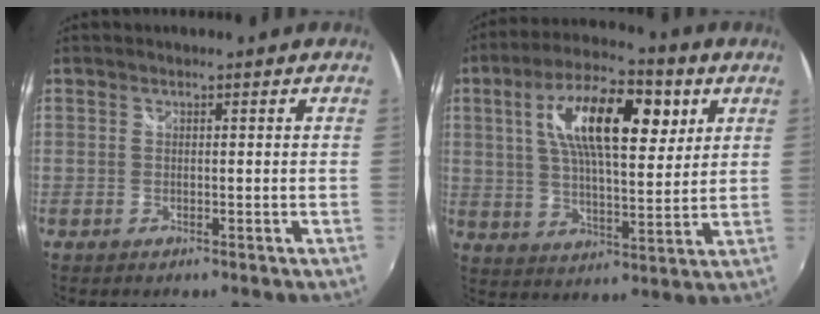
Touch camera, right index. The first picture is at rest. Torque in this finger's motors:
{"motor_torque": [0.67, 0.09, 0.89, 0.21]}